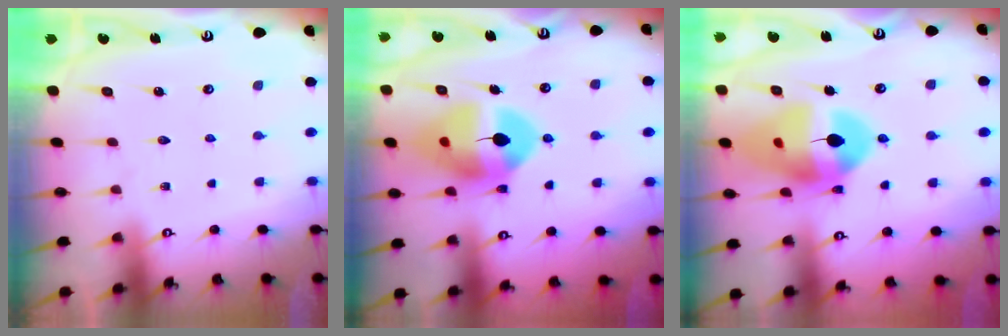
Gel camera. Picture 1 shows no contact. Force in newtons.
{"total": 14.1, "press": 14.0, "slide": 1.8}
{"total": 17.3, "press": 17.2, "slide": 2.2}